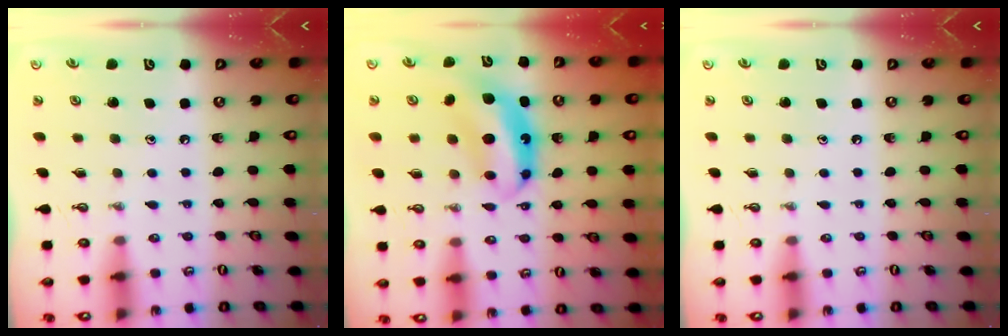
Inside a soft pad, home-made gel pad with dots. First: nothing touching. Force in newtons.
{"total": 8.0, "press": 7.9, "slide": 0.7}
{"total": 0.0}